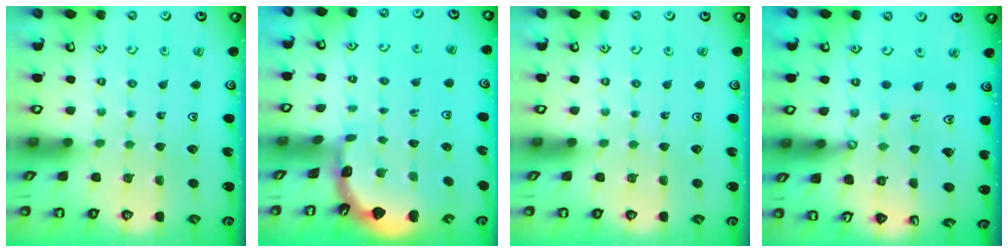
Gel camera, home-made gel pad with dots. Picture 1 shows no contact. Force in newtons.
{"total": 1.7, "press": 1.7, "slide": 0.1}
{"total": 0.0}
{"total": 11.9, "press": 11.8, "slide": 1.5}